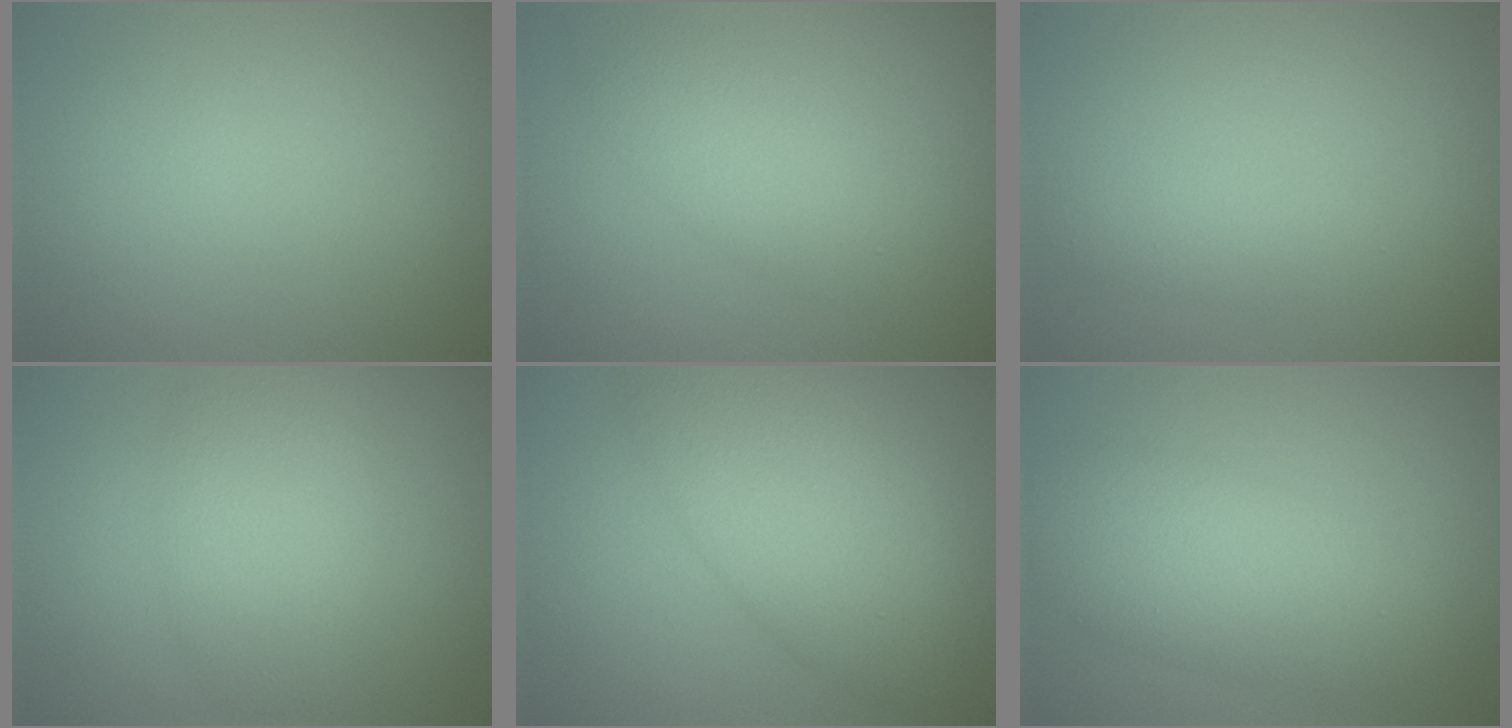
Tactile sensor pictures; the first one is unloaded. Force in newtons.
{"total": 3.6, "press": 3.6, "slide": 0.3}
{"total": 1.8, "press": 1.8, "slide": 0.0}
{"total": 4.9, "press": 4.9, "slide": 0.2}
{"total": 9.0, "press": 9.0, "slide": 0.3}
{"total": 5.6, "press": 5.6, "slide": 0.2}